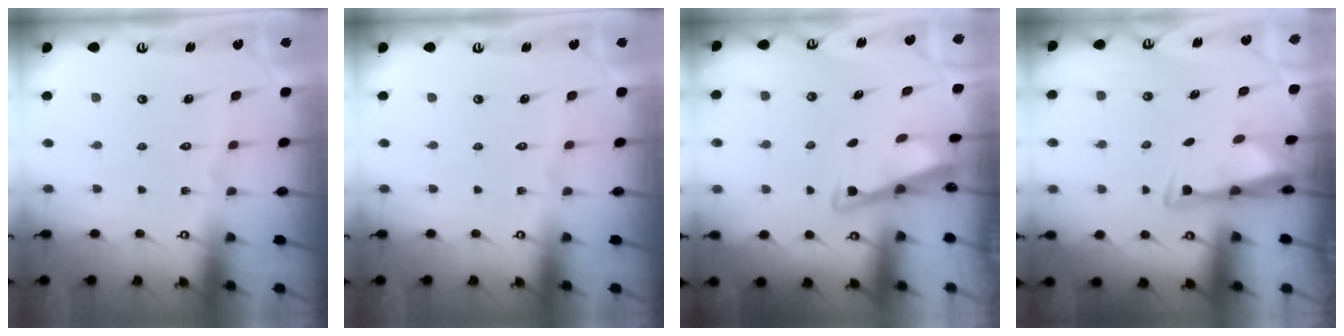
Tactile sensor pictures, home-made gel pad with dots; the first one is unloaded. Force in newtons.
{"total": 0.0}
{"total": 3.5, "press": 3.4, "slide": 0.4}
{"total": 3.0, "press": 2.9, "slide": 0.9}